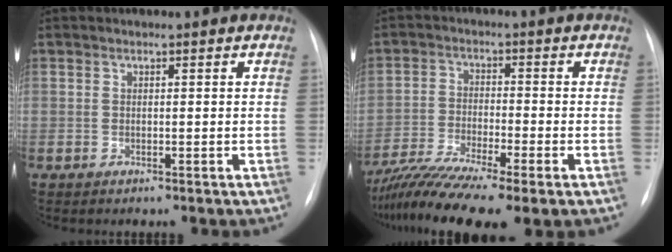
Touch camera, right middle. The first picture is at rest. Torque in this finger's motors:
{"motor_torque": [1.20, -0.93, 0.32, 0.18]}